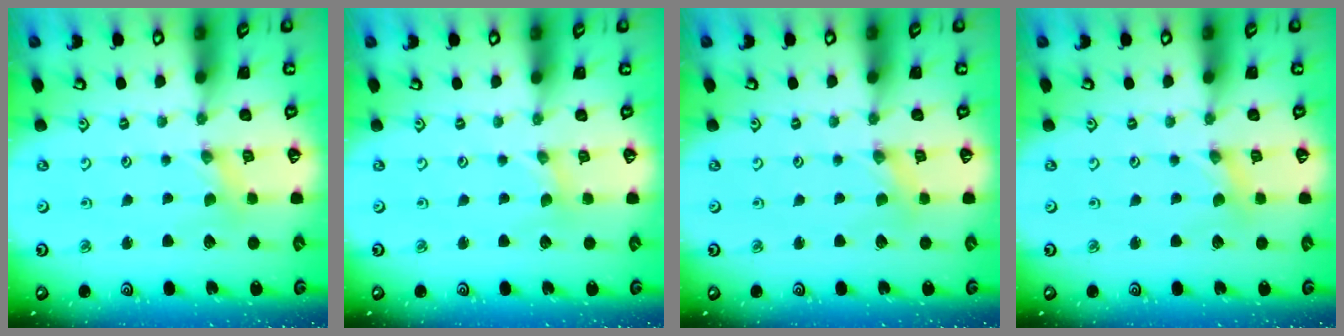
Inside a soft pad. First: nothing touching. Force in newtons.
{"total": 0.0}
{"total": 0.5, "press": 0.5, "slide": 0.1}
{"total": 0.0}